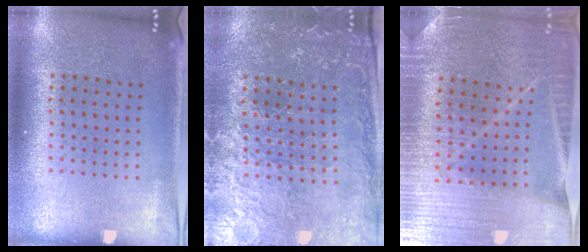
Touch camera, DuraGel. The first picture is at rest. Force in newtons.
{"total": 1.7, "press": 1.7, "slide": 0.3}
{"total": 3.3, "press": 3.2, "slide": 0.4}